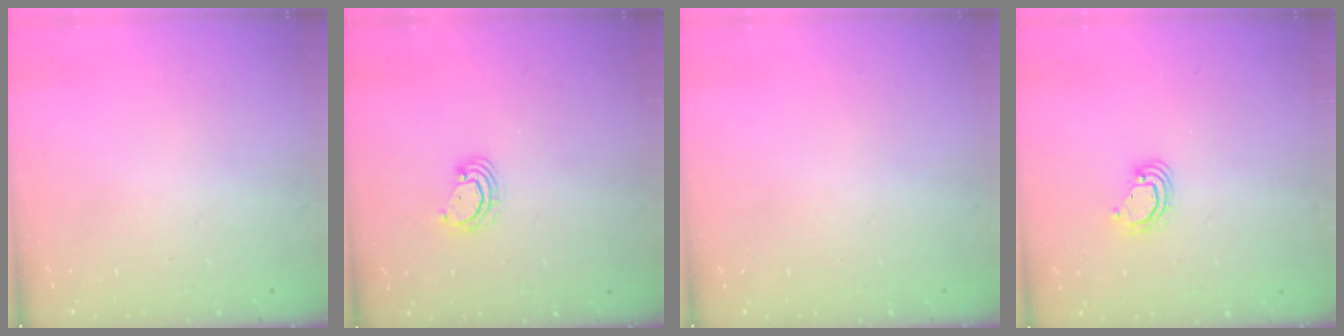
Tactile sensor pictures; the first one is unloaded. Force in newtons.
{"total": 4.1, "press": 4.1, "slide": 0.4}
{"total": 0.0}
{"total": 4.6, "press": 4.6, "slide": 0.2}